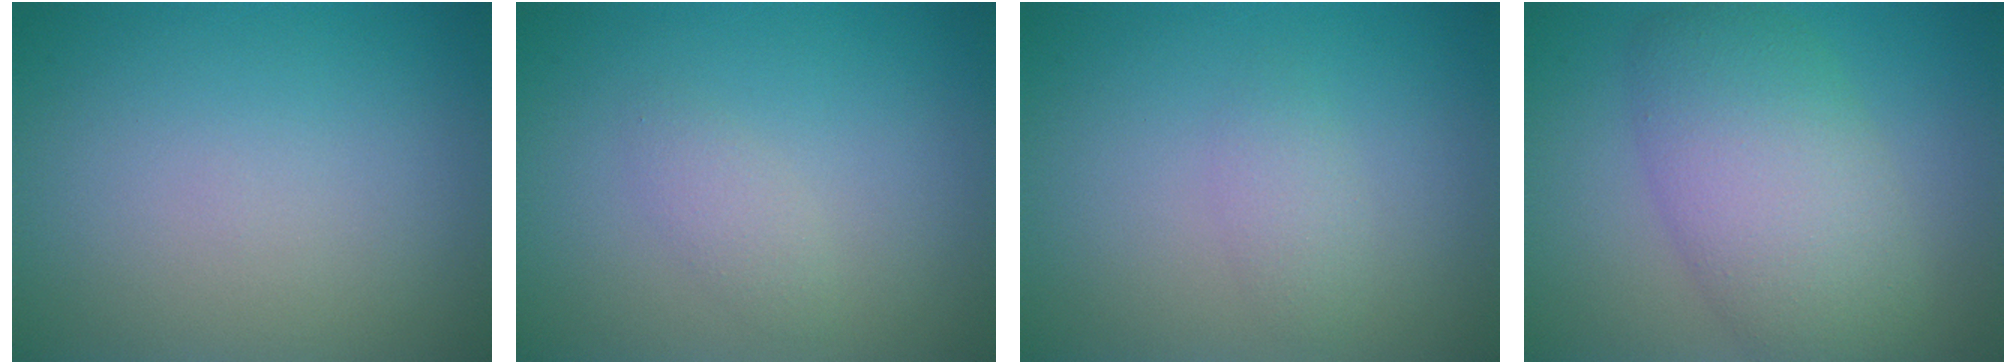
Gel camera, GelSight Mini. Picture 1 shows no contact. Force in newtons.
{"total": 1.2, "press": 1.2, "slide": 0.0}
{"total": 1.4, "press": 1.4, "slide": 0.0}
{"total": 7.3, "press": 7.3, "slide": 0.4}